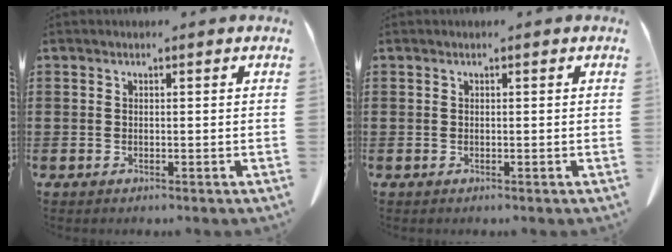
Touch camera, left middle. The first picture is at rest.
{"total": 0.0}